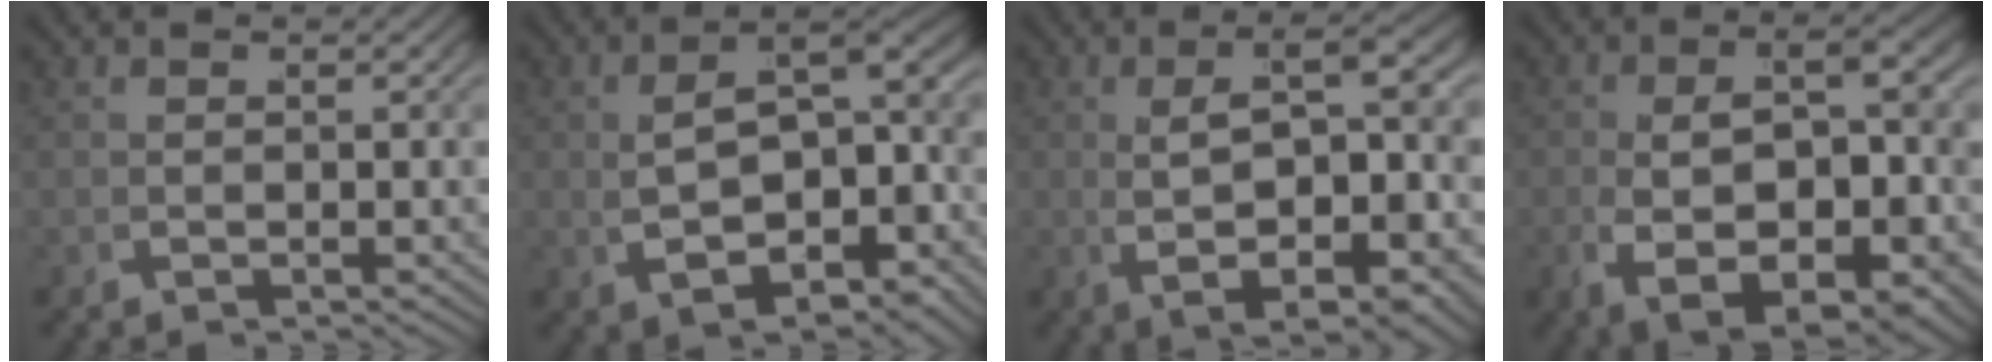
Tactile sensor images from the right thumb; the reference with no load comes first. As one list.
[{"total": 10.8, "force": [-1.2, 6.1, 8.8], "torque": [-0.145, -0.024, 0.003]}, {"total": 11.5, "force": [0.0, 5.2, 10.2], "torque": [-0.166, -0.004, 0.015]}, {"total": 12.1, "force": [-2.4, 7.2, 9.4], "torque": [-0.195, -0.055, -0.006]}]